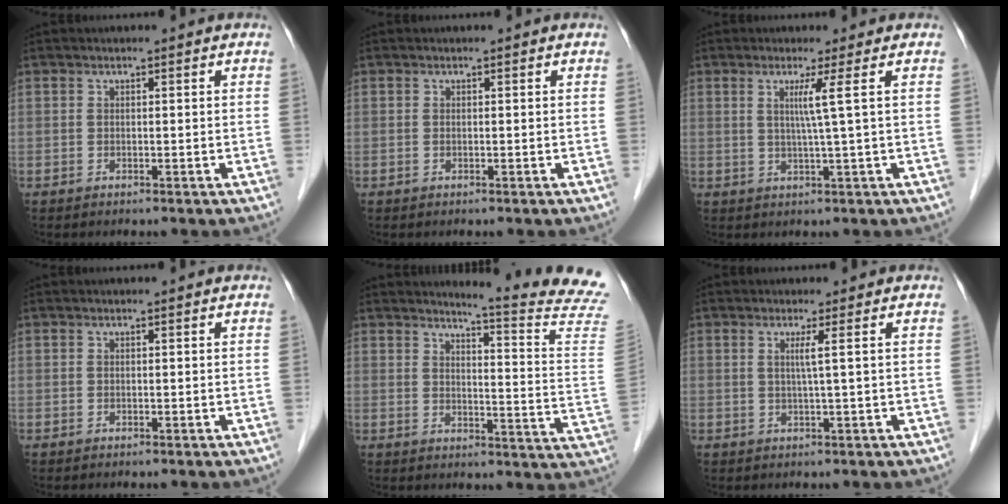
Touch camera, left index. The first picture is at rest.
{"total": 0.0}
{"total": 3.4, "force": [0.9, -1.4, 2.9], "torque": [-0.056, -0.008, 0.019]}
{"total": 0.0}
{"total": 16.1, "force": [15.2, -1.9, 5.1], "torque": [-0.073, -0.129, 0.159]}
{"total": 2.0, "force": [0.5, -0.8, 1.8], "torque": [-0.038, -0.004, 0.011]}